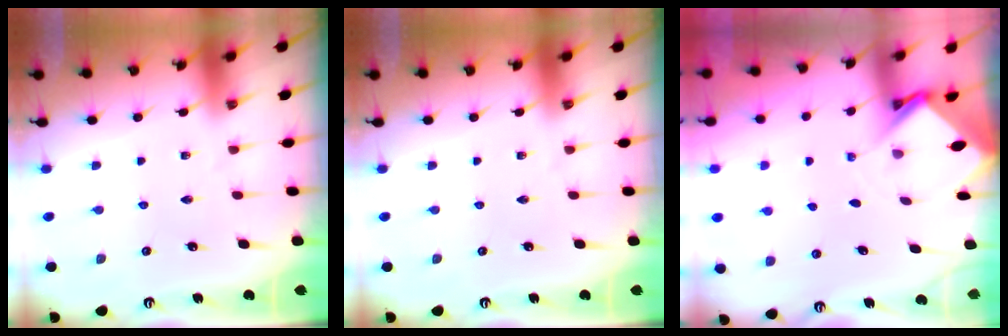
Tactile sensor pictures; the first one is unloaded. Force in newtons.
{"total": 0.0}
{"total": 3.0, "press": 3.0, "slide": 0.2}